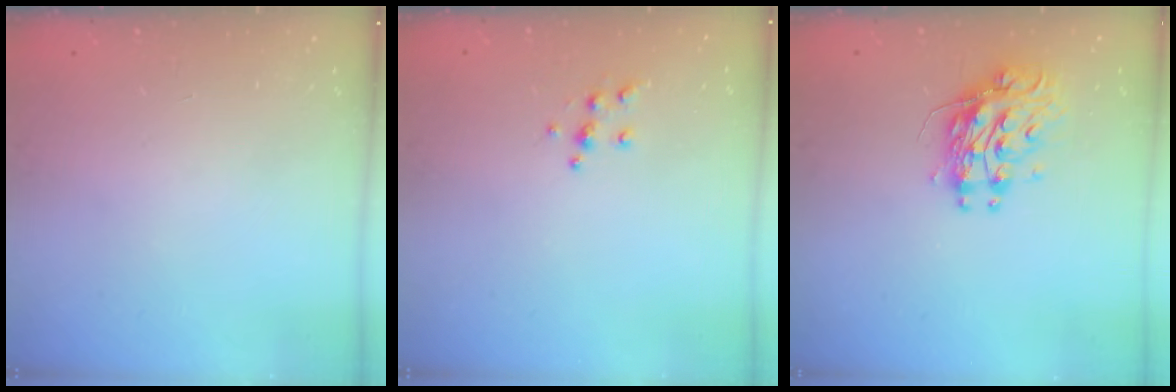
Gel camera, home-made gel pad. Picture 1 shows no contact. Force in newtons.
{"total": 5.6, "press": 5.6, "slide": 0.5}
{"total": 10.3, "press": 10.3, "slide": 1.0}